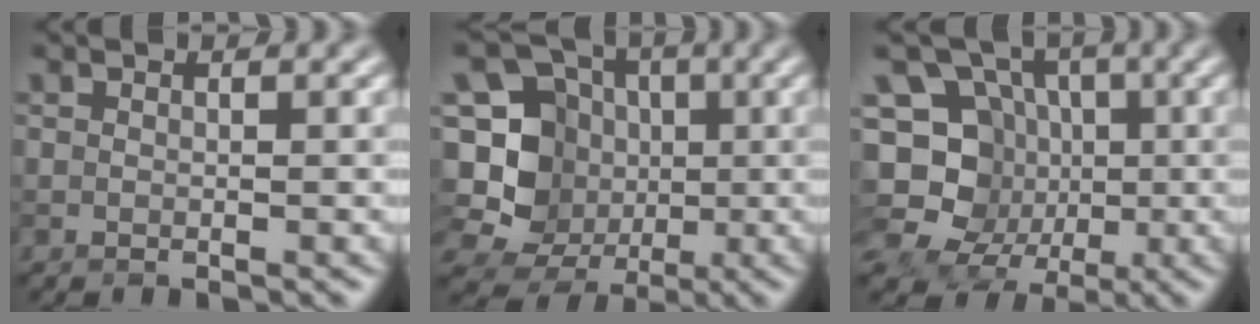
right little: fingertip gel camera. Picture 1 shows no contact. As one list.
[{"total": 11.8, "force": [-1.5, 10.9, 4.2], "torque": [-0.117, 0.026, -0.038]}, {"total": 10.9, "force": [-2.8, 9.6, 4.4], "torque": [-0.093, 0.010, -0.072]}]